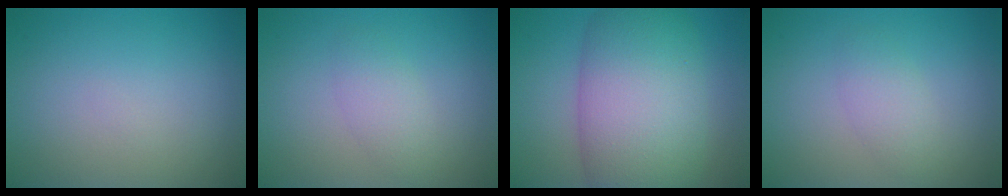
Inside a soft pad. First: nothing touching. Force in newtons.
{"total": 2.1, "press": 2.1, "slide": 0.1}
{"total": 11.6, "press": 11.6, "slide": 0.4}
{"total": 2.1, "press": 2.1, "slide": 0.1}